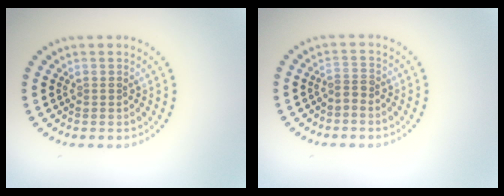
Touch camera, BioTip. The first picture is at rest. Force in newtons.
{"total": 1.2, "press": 0.7, "slide": 1.0}